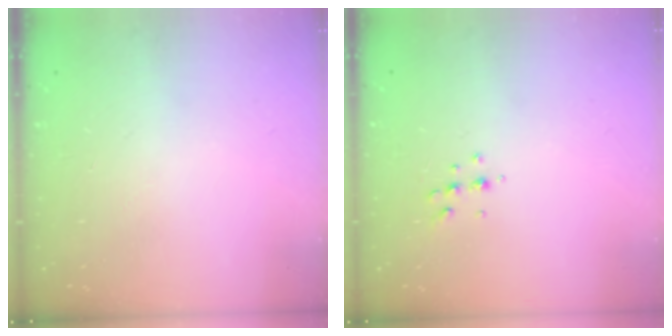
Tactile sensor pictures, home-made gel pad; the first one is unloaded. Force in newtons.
{"total": 3.6, "press": 3.6, "slide": 0.7}